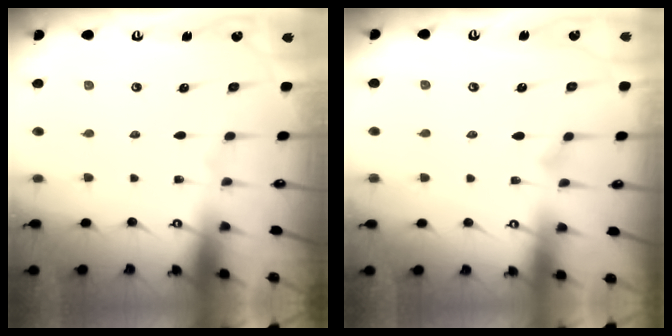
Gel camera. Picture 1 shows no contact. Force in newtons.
{"total": 6.0, "press": 6.0, "slide": 0.2}